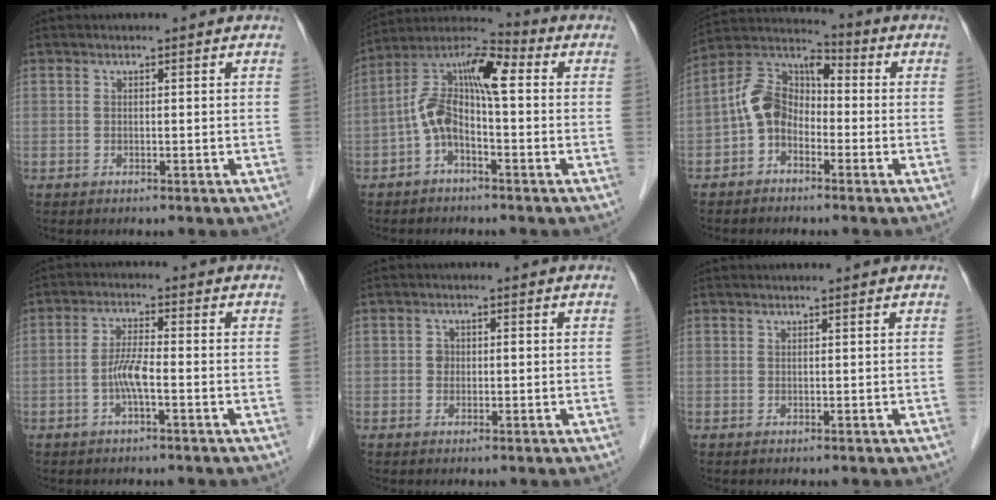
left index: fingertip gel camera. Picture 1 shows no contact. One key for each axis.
{"total": 9.8, "fx": -0.6, "fy": 3.1, "fz": 9.3, "tx": -0.191, "ty": 0.047, "tz": -0.018}
{"total": 8.2, "fx": -2.1, "fy": 5.6, "fz": 5.6, "tx": -0.124, "ty": 0.032, "tz": -0.054}
{"total": 4.0, "fx": -1.4, "fy": 0.5, "fz": 3.7, "tx": -0.082, "ty": 0.007, "tz": -0.030}
{"total": 1.5, "fx": -0.1, "fy": 1.4, "fz": 0.6, "tx": -0.013, "ty": 0.010, "tz": -0.003}
{"total": 0.0}